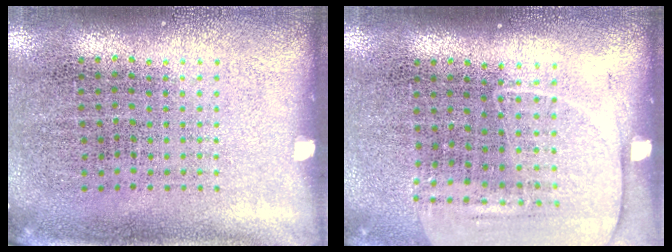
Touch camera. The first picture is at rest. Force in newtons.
{"total": 1.4, "press": 1.3, "slide": 0.4}